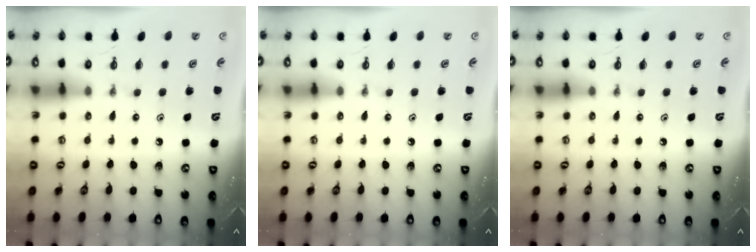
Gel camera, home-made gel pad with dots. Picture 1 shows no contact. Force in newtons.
{"total": 0.0}
{"total": 0.0}